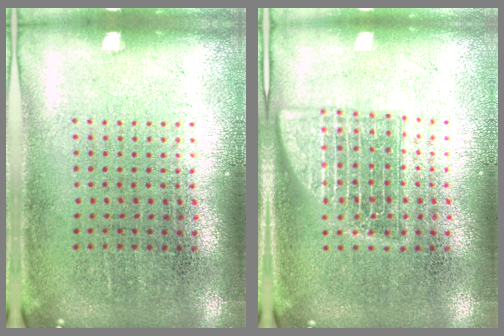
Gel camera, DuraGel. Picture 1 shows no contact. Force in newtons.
{"total": 2.3, "press": 2.3, "slide": 0.3}